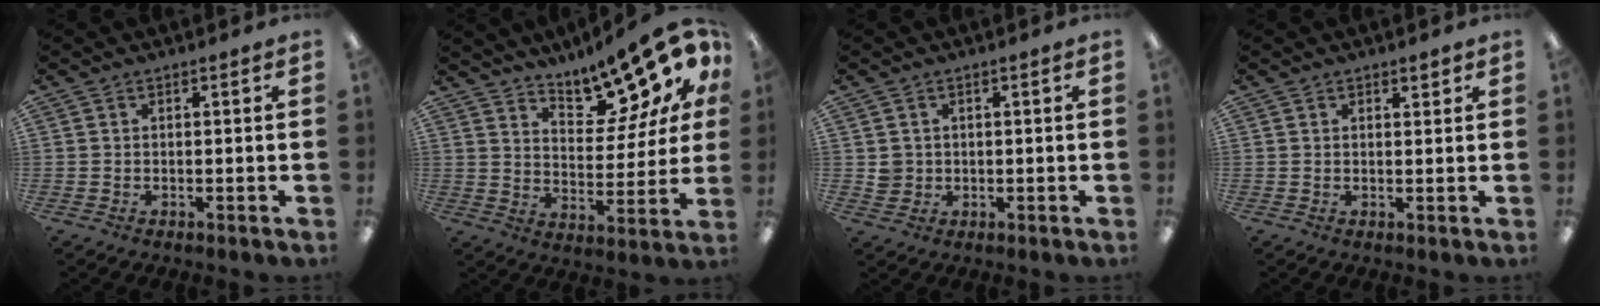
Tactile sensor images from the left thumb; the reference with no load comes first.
{"total": 15.6, "force": [12.7, 4.8, 7.8], "torque": [-0.114, -0.095, 0.212]}
{"total": 2.8, "force": [0.3, 2.7, 0.5], "torque": [-0.015, 0.005, 0.005]}
{"total": 1.5, "force": [1.3, 0.6, 0.5], "torque": [-0.002, -0.003, 0.021]}